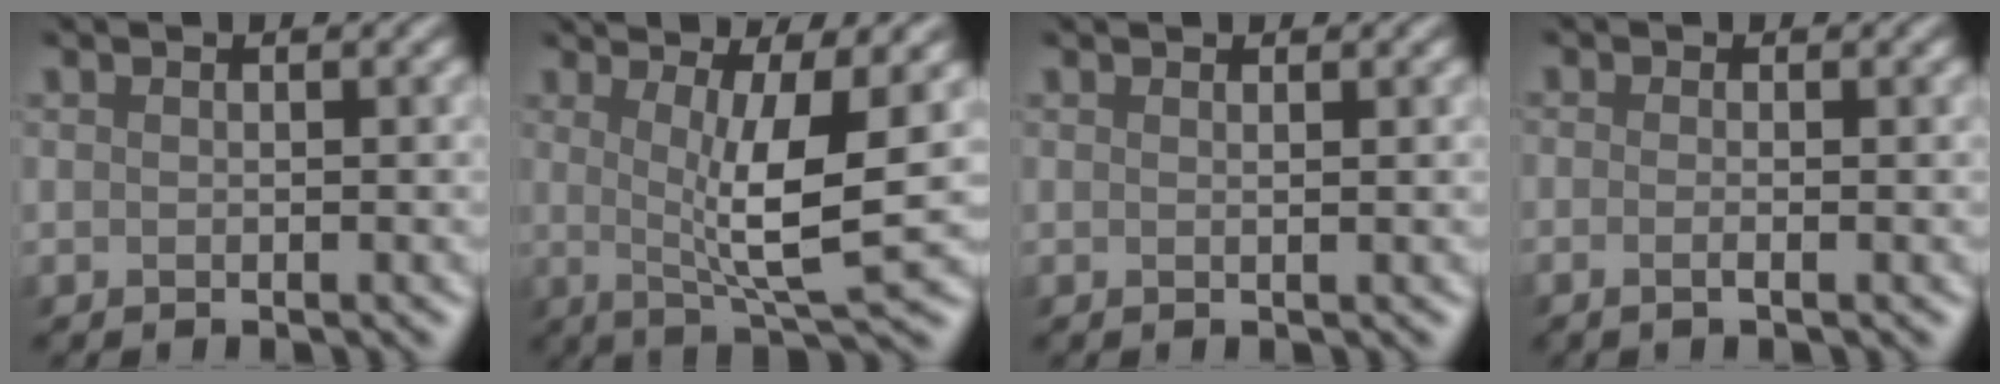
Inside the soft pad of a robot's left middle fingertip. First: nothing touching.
{"total": 6.8, "force": [1.0, 1.1, 6.6], "torque": [-0.106, -0.004, 0.019]}
{"total": 0.6, "force": [0.3, 0.1, 0.5], "torque": [-0.011, -0.006, -0.004]}
{"total": 1.3, "force": [-0.3, 0.5, 1.2], "torque": [-0.014, -0.007, -0.017]}